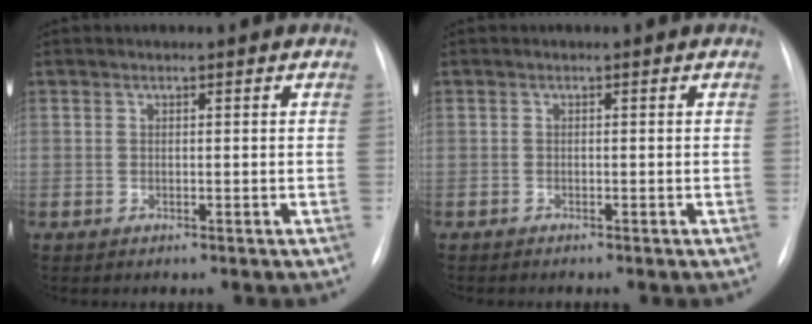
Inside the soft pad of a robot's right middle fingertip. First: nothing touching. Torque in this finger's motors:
{"motor_torque": [-0.34, 0.03, -0.04, 0.00]}